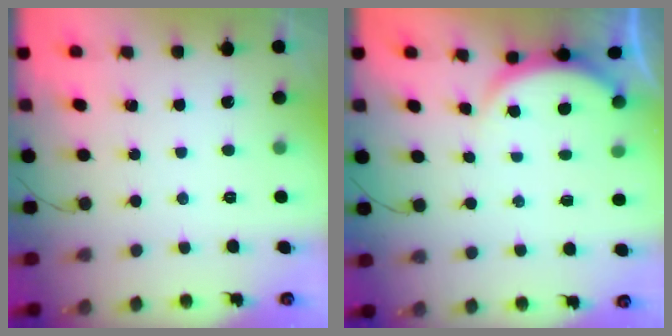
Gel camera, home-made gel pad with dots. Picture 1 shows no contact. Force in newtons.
{"total": 3.2, "press": 3.2, "slide": 0.4}